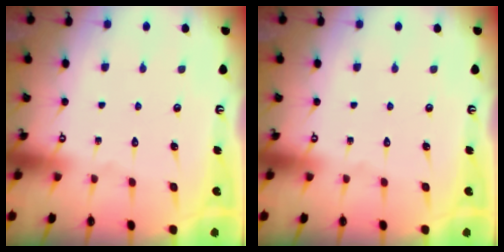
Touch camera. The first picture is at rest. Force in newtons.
{"total": 0.0}